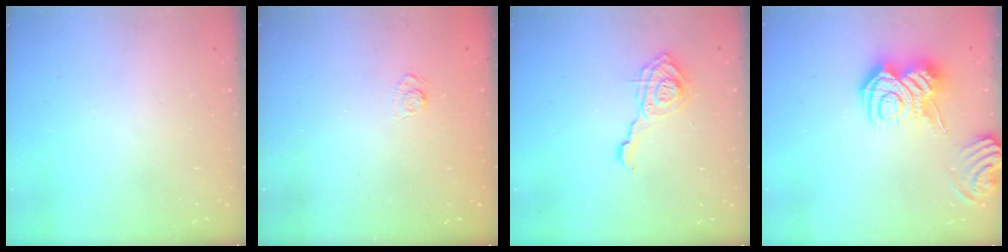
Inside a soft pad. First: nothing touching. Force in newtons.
{"total": 2.7, "press": 2.3, "slide": 1.4}
{"total": 12.7, "press": 12.6, "slide": 1.4}
{"total": 12.9, "press": 12.9, "slide": 0.6}